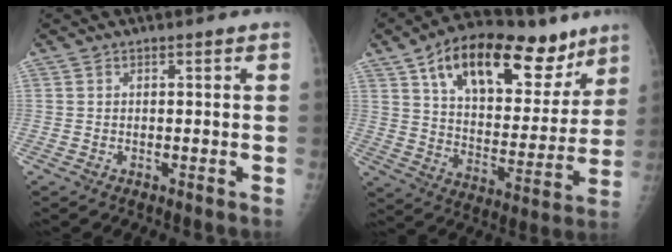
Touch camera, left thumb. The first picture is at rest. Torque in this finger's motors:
{"motor_torque": [0.37, 0.44, 1.58, -1.19, 0.24]}